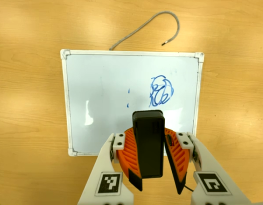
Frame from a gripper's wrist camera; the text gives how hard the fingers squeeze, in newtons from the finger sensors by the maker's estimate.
{"total": 10.1, "left": 10.2, "right": 9.9}